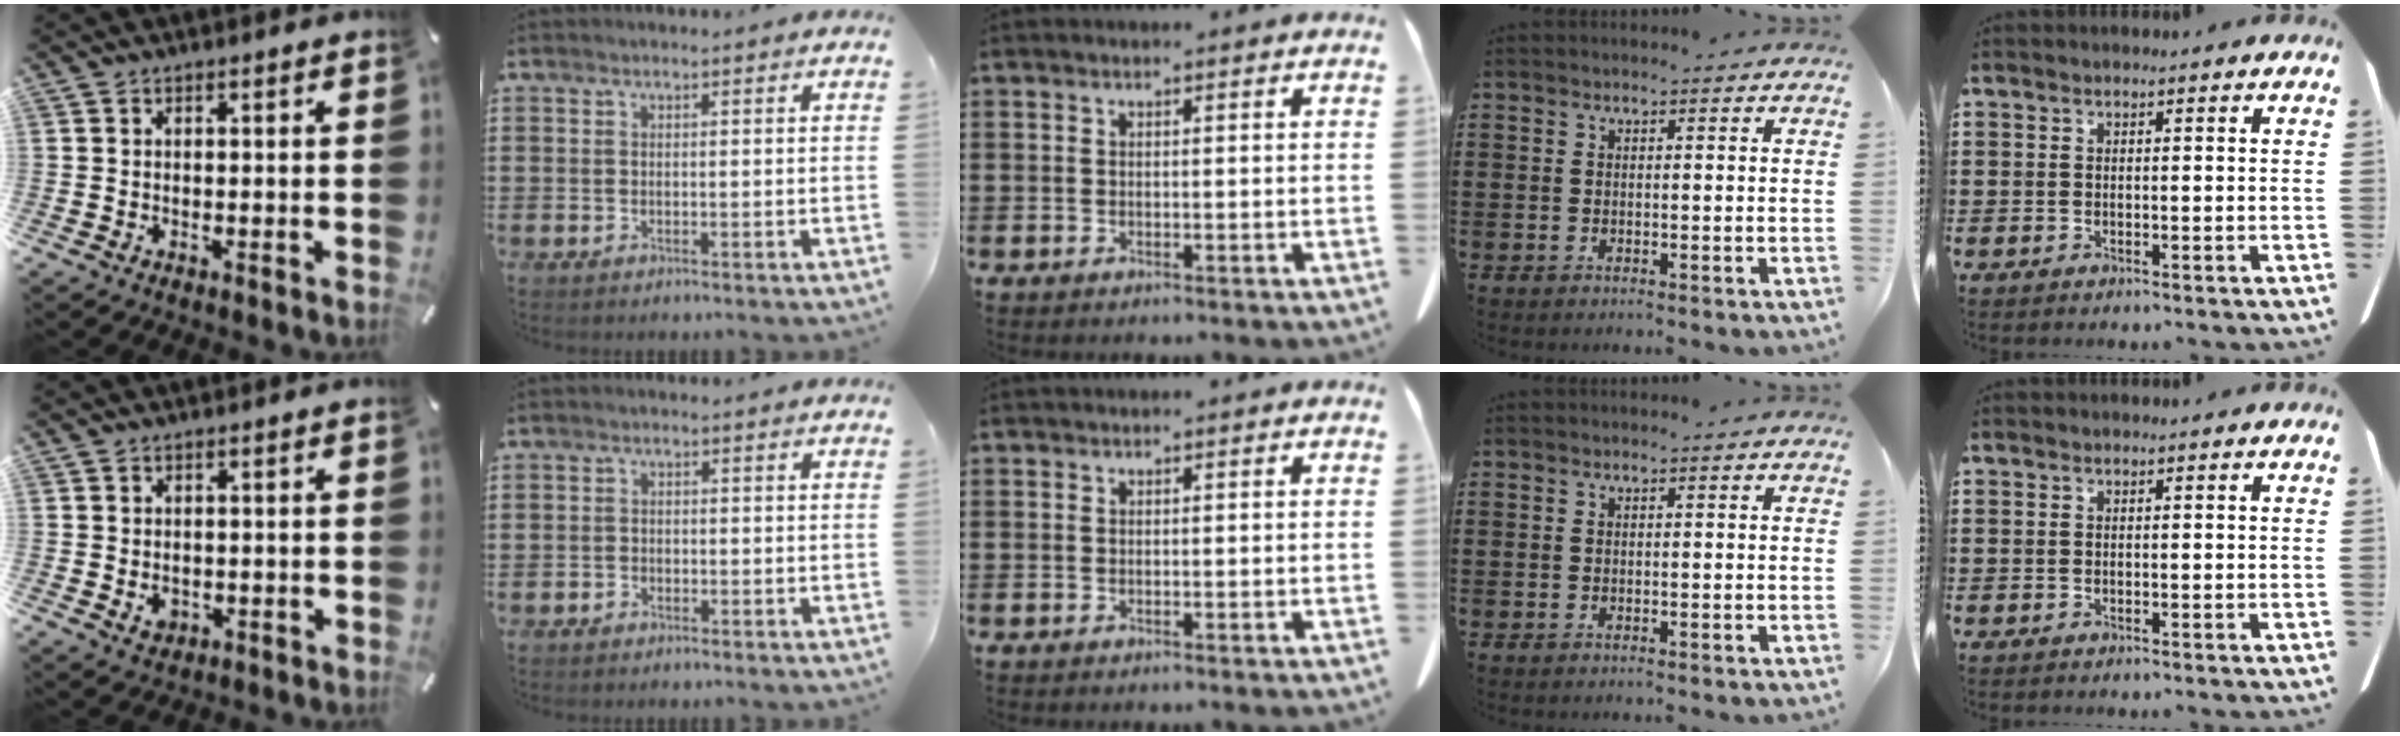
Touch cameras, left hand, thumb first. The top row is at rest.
{"thumb": {"total": 2.4, "force": [-0.2, 2.1, 1.1], "torque": [-0.012, 0.001, -0.005]}, "index": {"total": 1.0, "force": [-0.9, 0.4, 0.0], "torque": [-0.004, 0.002, -0.019]}}